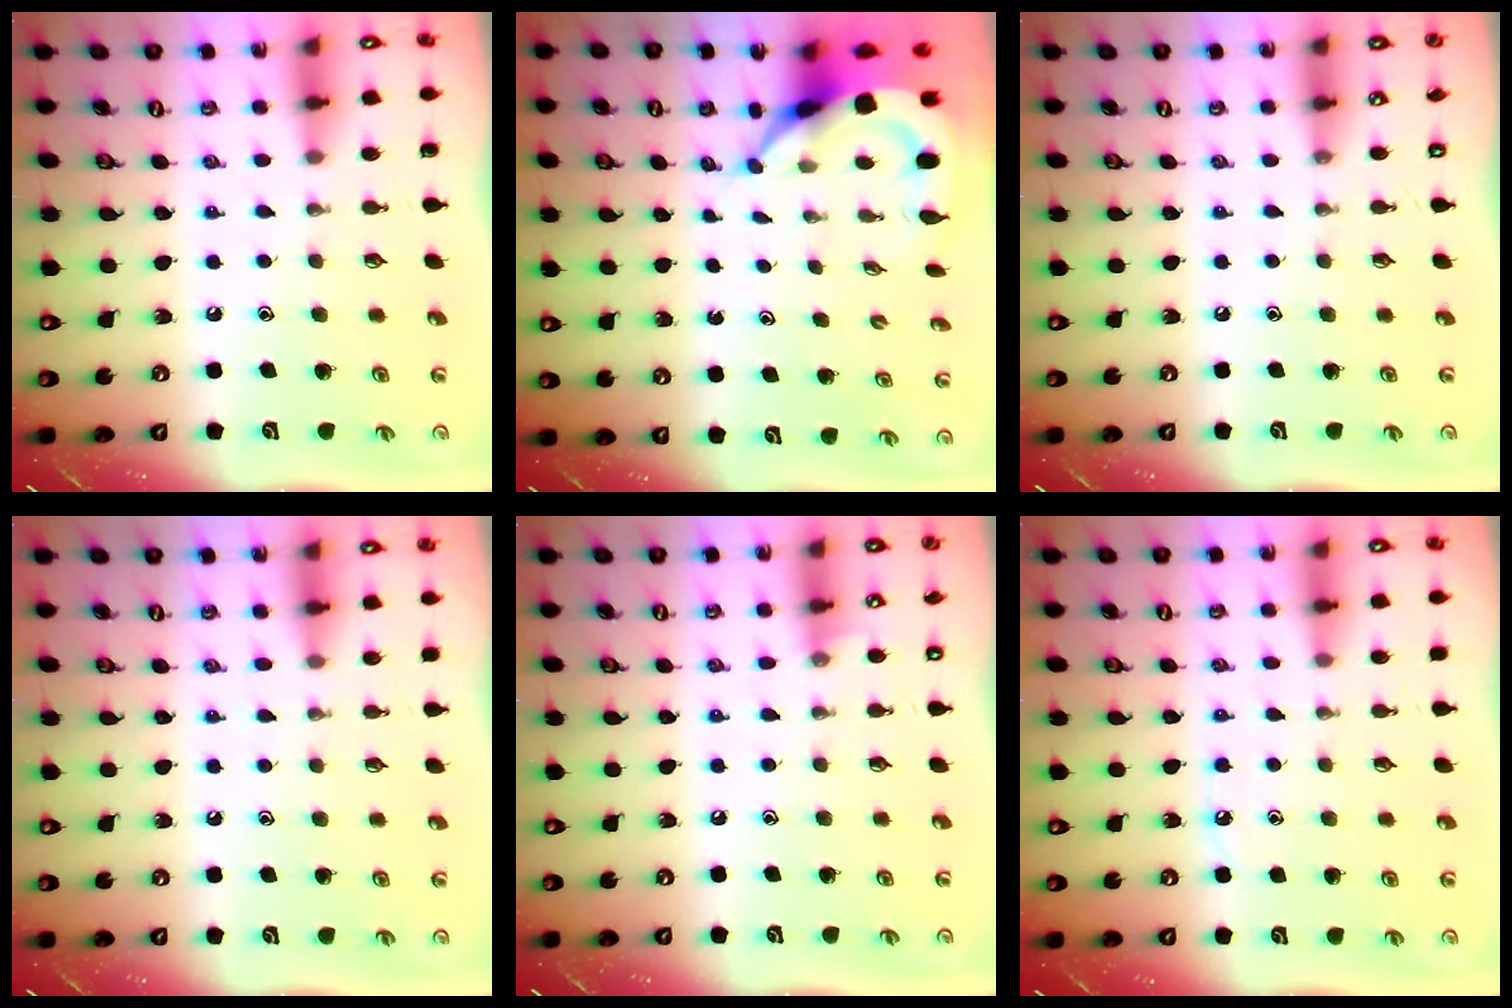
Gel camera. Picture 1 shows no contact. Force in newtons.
{"total": 5.9, "press": 5.8, "slide": 0.7}
{"total": 0.0}
{"total": 2.9, "press": 2.9, "slide": 0.5}
{"total": 3.1, "press": 3.0, "slide": 0.5}
{"total": 3.5, "press": 3.4, "slide": 0.5}